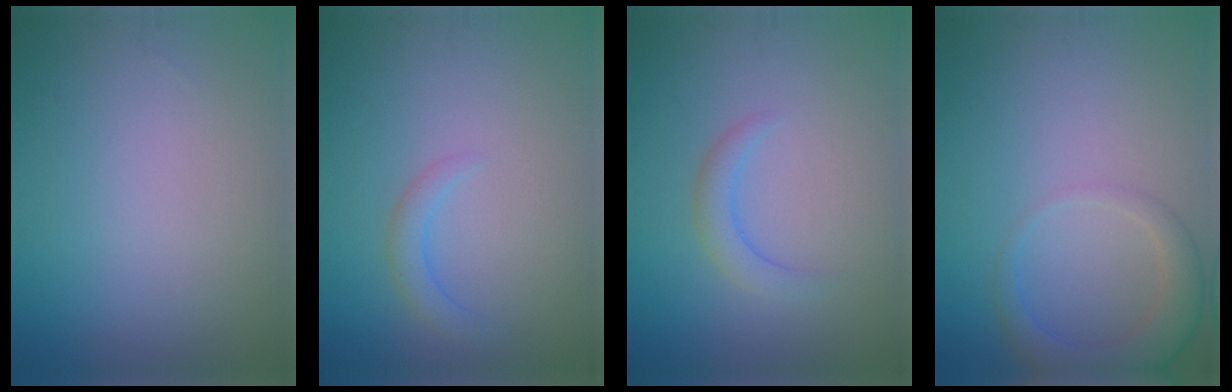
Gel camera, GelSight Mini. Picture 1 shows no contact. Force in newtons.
{"total": 1.6, "press": 1.6, "slide": 0.2}
{"total": 1.9, "press": 1.9, "slide": 0.3}
{"total": 3.5, "press": 3.5, "slide": 0.2}